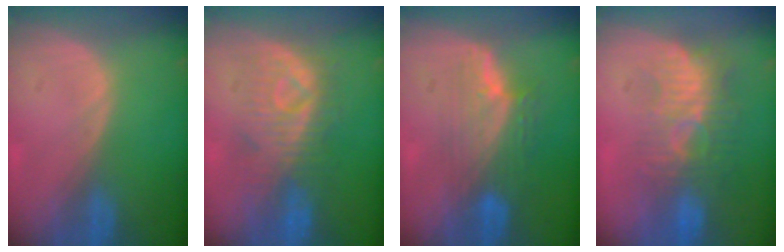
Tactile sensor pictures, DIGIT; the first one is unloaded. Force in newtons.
{"total": 8.5, "press": 8.4, "slide": 0.9}
{"total": 7.5, "press": 6.9, "slide": 3.0}
{"total": 9.5, "press": 8.8, "slide": 3.7}